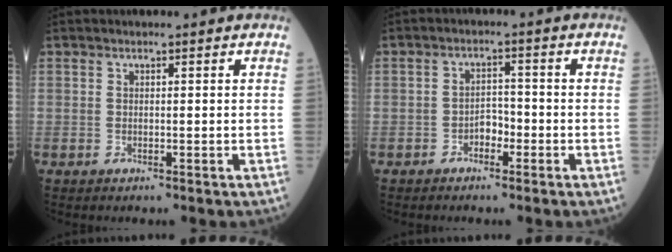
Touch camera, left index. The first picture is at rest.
{"total": 2.5, "force": [-1.4, 1.4, 1.5], "torque": [-0.018, 0.006, -0.029]}